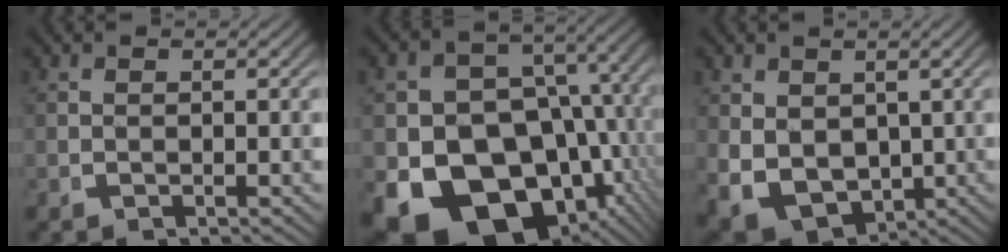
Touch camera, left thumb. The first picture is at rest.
{"total": 20.0, "force": [-6.7, 15.3, 10.9], "torque": [-0.244, -0.100, -0.080]}
{"total": 8.7, "force": [-2.6, 6.9, 4.5], "torque": [-0.122, -0.059, -0.008]}